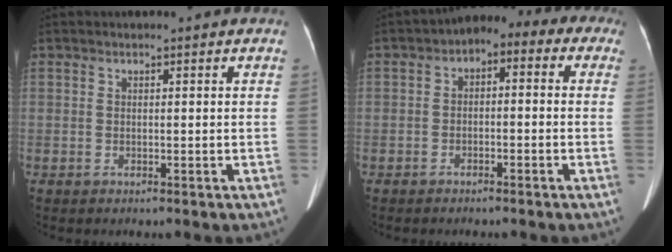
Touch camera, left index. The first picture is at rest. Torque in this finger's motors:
{"motor_torque": [-0.41, -0.70, -0.39, -0.12]}